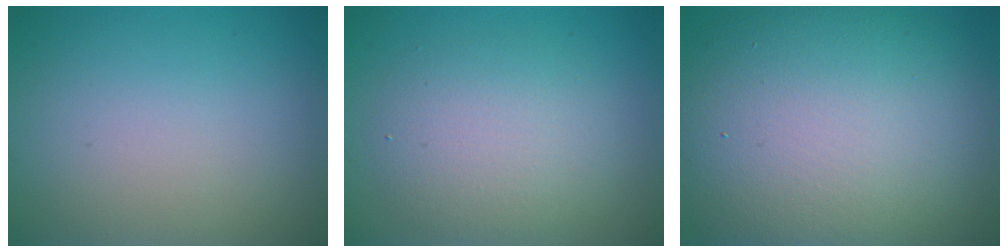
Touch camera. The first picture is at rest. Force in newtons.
{"total": 4.2, "press": 4.2, "slide": 0.1}
{"total": 14.1, "press": 14.0, "slide": 1.3}